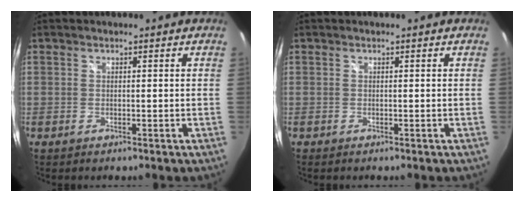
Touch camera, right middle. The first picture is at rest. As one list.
[{"total": 0.0}]